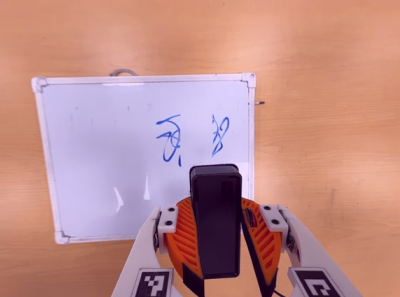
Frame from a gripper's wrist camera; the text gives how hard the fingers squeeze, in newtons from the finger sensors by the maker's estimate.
{"total": 9.0, "left": 9.5, "right": 8.5}